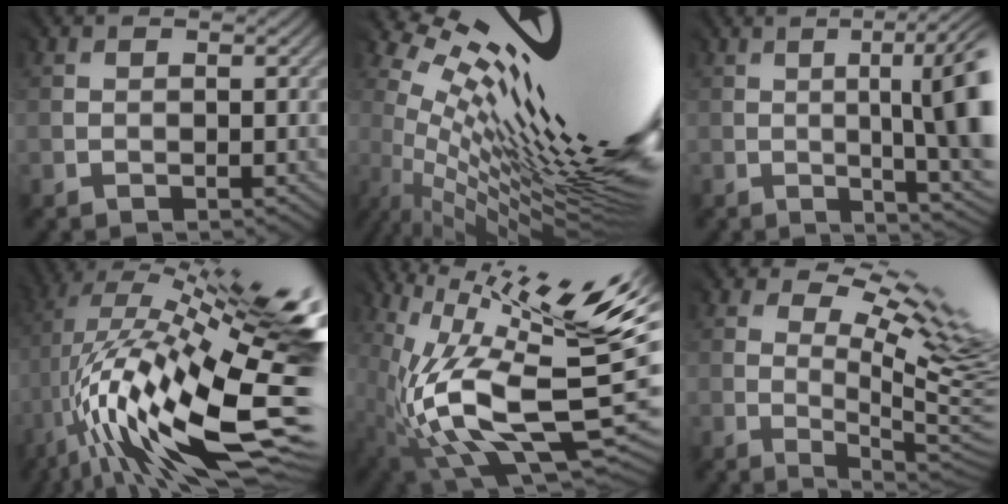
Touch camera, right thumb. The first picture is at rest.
{"total": 18.4, "force": [5.7, 4.2, 16.9], "torque": [-0.226, 0.015, 0.099]}
{"total": 11.0, "force": [-0.3, 3.2, 10.5], "torque": [-0.119, 0.006, 0.003]}
{"total": 18.6, "force": [-0.8, 6.6, 17.4], "torque": [-0.295, -0.005, 0.002]}
{"total": 15.7, "force": [2.2, 5.2, 14.7], "torque": [-0.267, -0.008, 0.045]}
{"total": 10.9, "force": [4.4, 3.4, 9.4], "torque": [-0.176, 0.011, 0.075]}